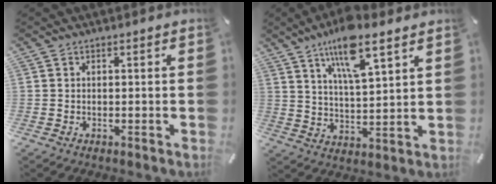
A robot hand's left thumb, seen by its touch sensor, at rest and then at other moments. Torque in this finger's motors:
{"motor_torque": [2.24, 1.48, 1.53, -1.24, 0.43]}